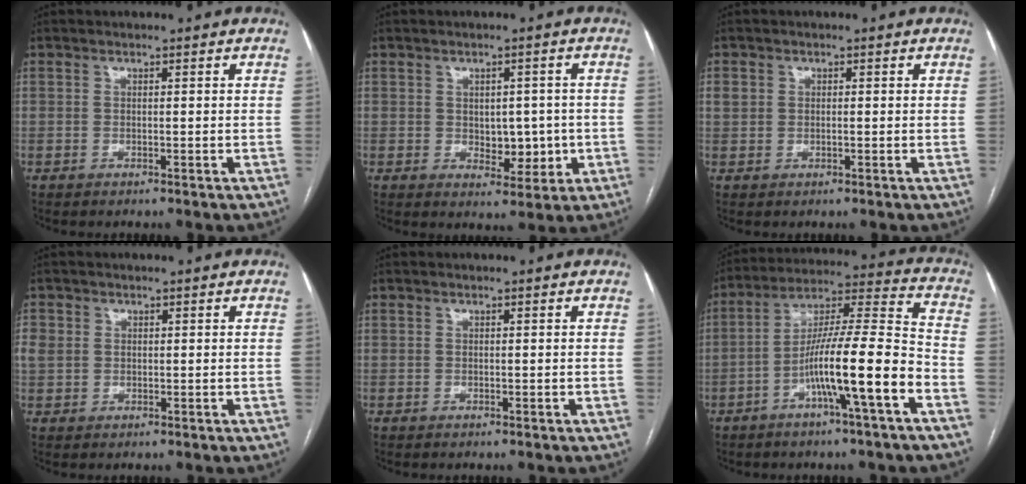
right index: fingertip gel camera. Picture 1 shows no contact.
{"total": 5.6, "force": [-0.5, 3.4, 4.4], "torque": [-0.049, 0.004, 0.003]}
{"total": 1.8, "force": [0.3, 1.4, 1.0], "torque": [-0.023, 0.012, 0.009]}
{"total": 3.2, "force": [0.6, 2.8, 1.5], "torque": [-0.045, 0.016, 0.017]}
{"total": 0.0}
{"total": 14.5, "force": [-5.9, -0.2, 13.3], "torque": [-0.232, 0.013, -0.103]}